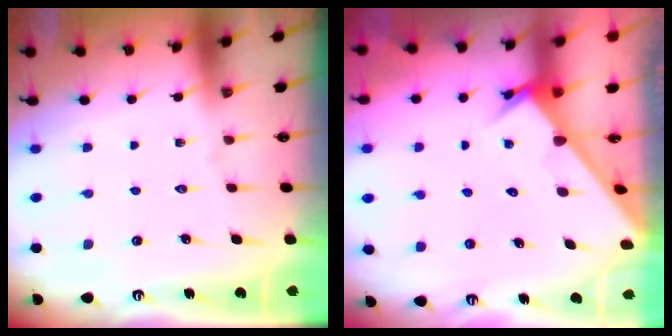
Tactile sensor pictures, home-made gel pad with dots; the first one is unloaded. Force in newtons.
{"total": 2.9, "press": 2.9, "slide": 0.1}